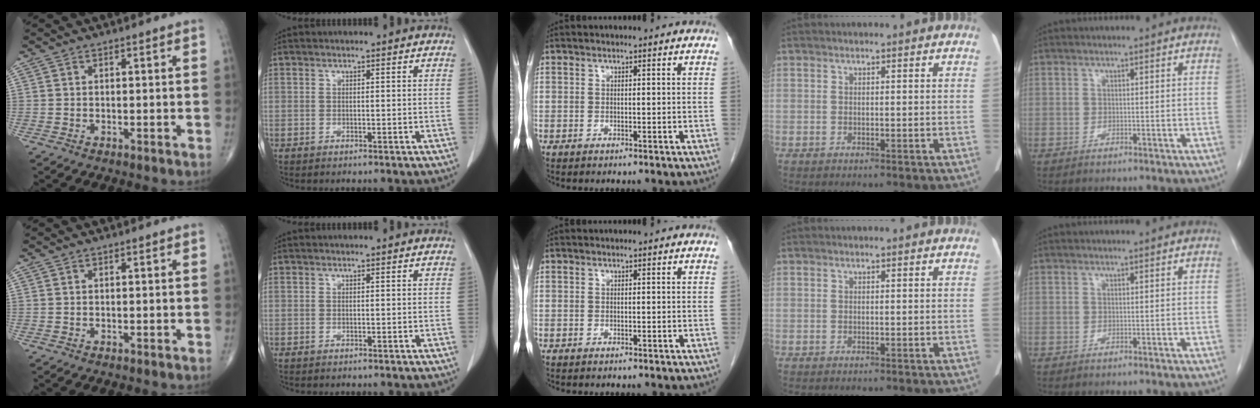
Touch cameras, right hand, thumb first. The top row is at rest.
{}